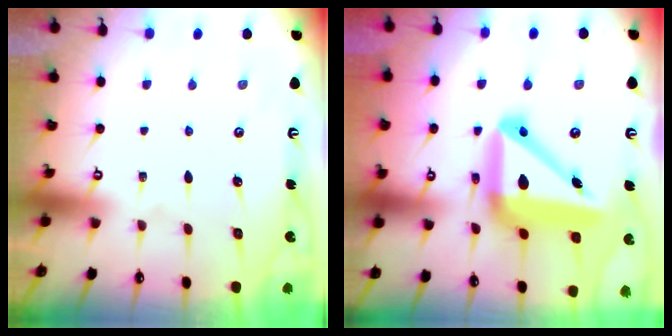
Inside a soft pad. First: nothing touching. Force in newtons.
{"total": 20.2, "press": 20.0, "slide": 2.9}